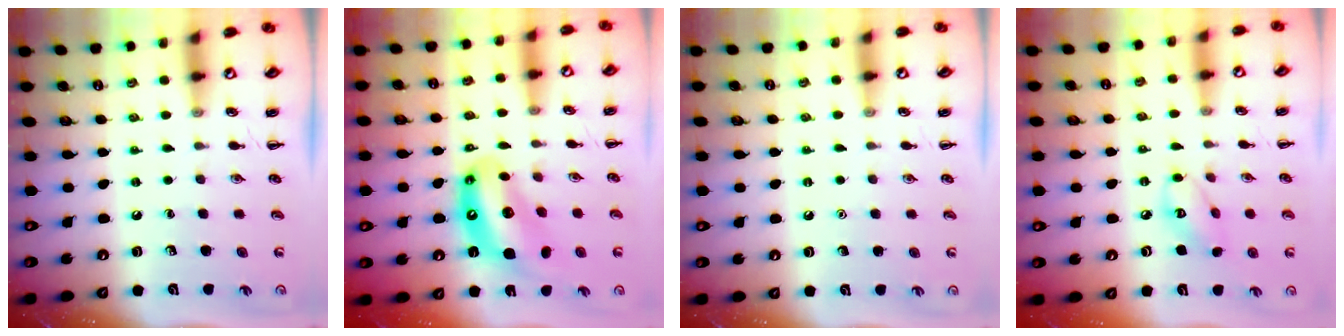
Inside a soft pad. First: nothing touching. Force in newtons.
{"total": 13.0, "press": 12.4, "slide": 3.9}
{"total": 1.6, "press": 1.6, "slide": 0.1}
{"total": 6.3, "press": 6.3, "slide": 0.7}